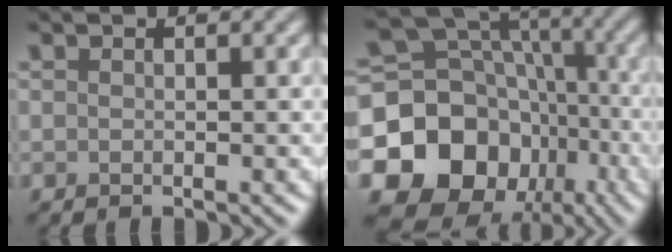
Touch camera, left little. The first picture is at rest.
{"total": 16.1, "force": [-5.7, 13.4, 6.9], "torque": [-0.139, -0.001, -0.117]}